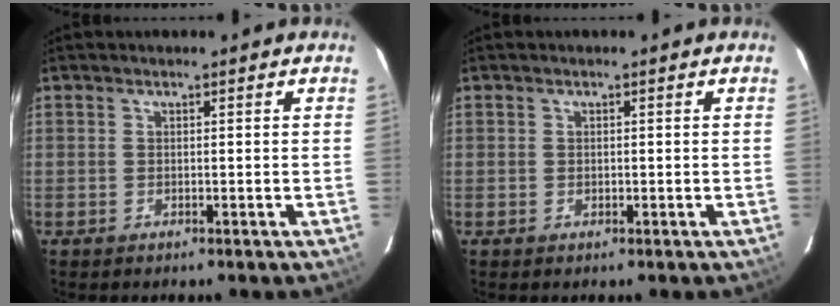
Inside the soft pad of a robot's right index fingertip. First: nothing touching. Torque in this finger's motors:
{"motor_torque": [-0.21, 0.14, -0.04, -0.01]}